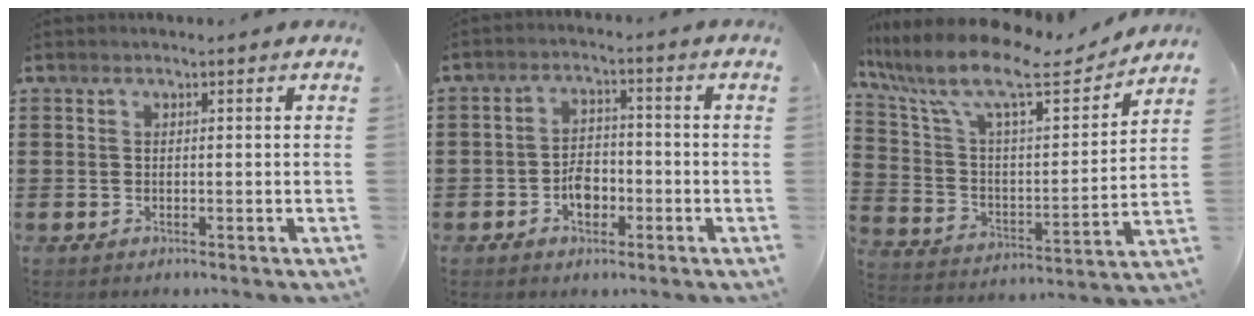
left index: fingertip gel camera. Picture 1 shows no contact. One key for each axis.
{"total": 4.0, "fx": -1.6, "fy": 2.5, "fz": 2.7, "tx": -0.050, "ty": 0.006, "tz": -0.031}
{"total": 12.8, "fx": 9.9, "fy": 2.8, "fz": 7.7, "tx": -0.187, "ty": -0.054, "tz": 0.166}